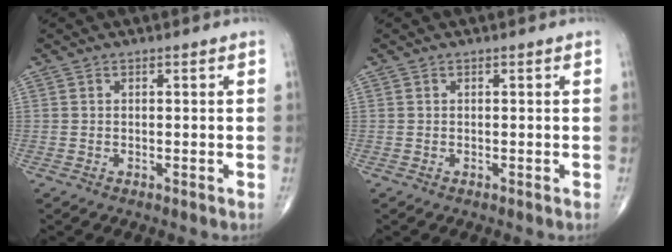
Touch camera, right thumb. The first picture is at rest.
{"total": 0.0}